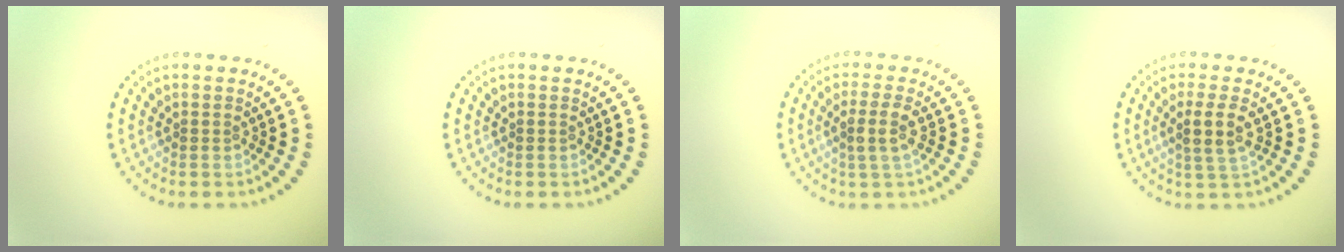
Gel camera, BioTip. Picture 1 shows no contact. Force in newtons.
{"total": 0.0}
{"total": 2.2, "press": 2.0, "slide": 1.0}
{"total": 2.7, "press": 2.3, "slide": 1.5}